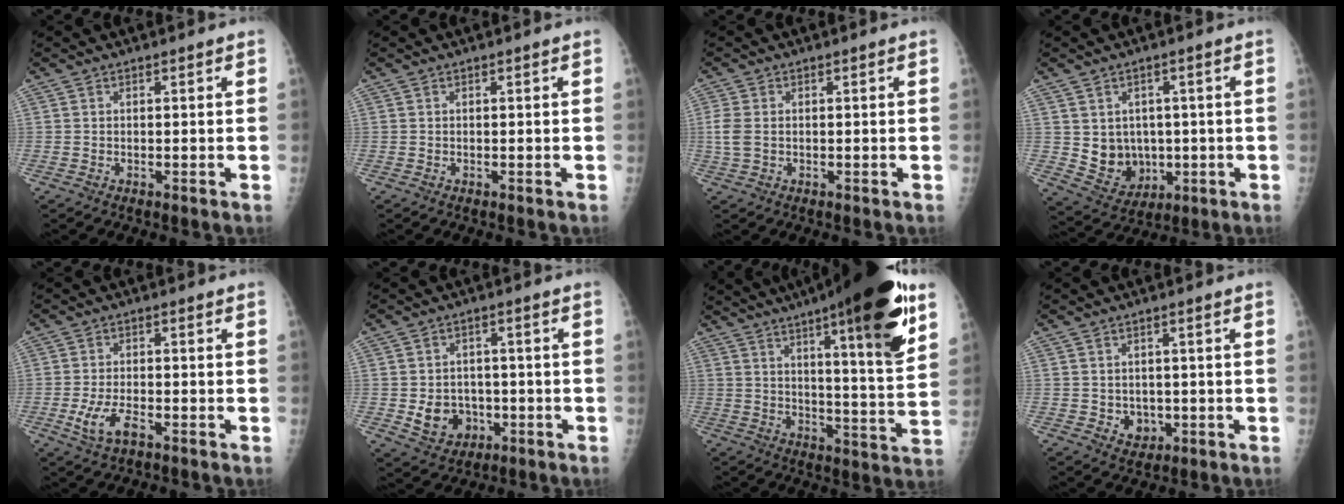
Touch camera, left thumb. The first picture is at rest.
{"total": 0.0}
{"total": 3.6, "force": [-0.1, 2.4, 2.7], "torque": [-0.080, 0.001, -0.004]}
{"total": 8.3, "force": [0.1, 7.2, 4.3], "torque": [-0.033, -0.009, 0.025]}
{"total": 5.4, "force": [-2.3, 2.3, 4.3], "torque": [-0.093, 0.007, -0.040]}
{"total": 7.4, "force": [-1.7, 6.3, 3.5], "torque": [-0.029, 0.010, -0.017]}
{"total": 24.0, "force": [13.1, 4.2, 19.6], "torque": [-0.272, -0.043, 0.189]}
{"total": 3.7, "force": [-0.6, 3.2, 1.9], "torque": [-0.009, 0.001, 0.001]}